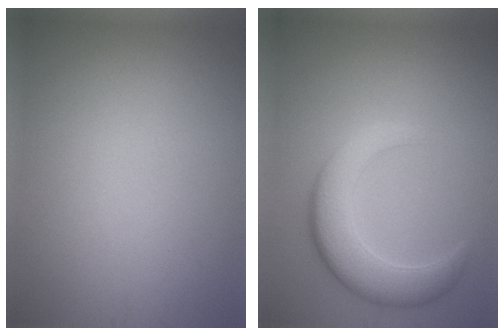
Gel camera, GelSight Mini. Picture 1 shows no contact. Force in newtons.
{"total": 5.5, "press": 5.5, "slide": 0.5}